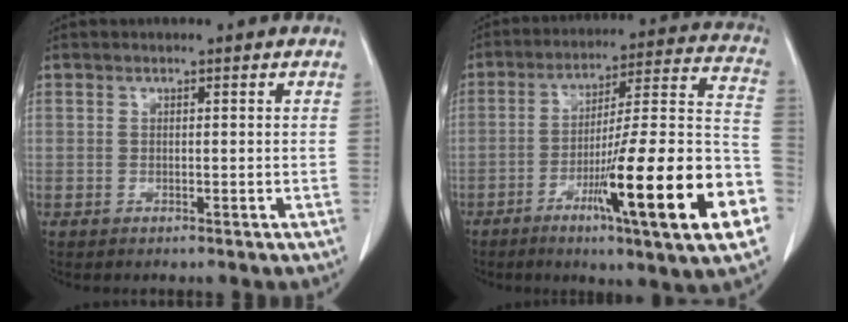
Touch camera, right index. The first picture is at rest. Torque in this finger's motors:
{"motor_torque": [2.14, 0.00, 1.05, 0.21]}